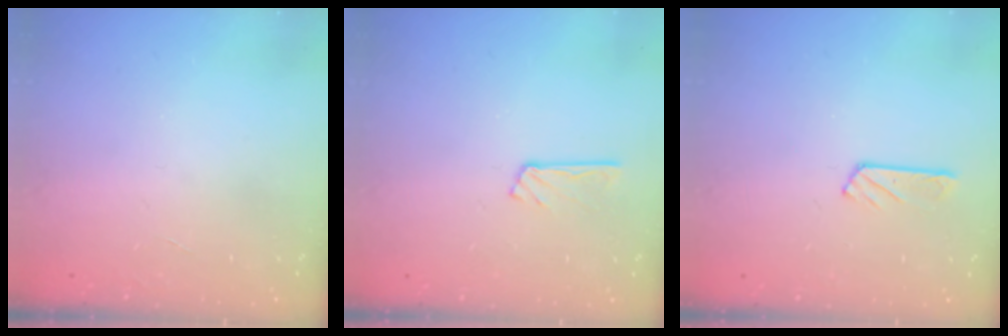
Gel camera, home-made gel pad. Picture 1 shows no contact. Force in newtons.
{"total": 5.3, "press": 5.3, "slide": 0.3}
{"total": 2.9, "press": 2.9, "slide": 0.3}